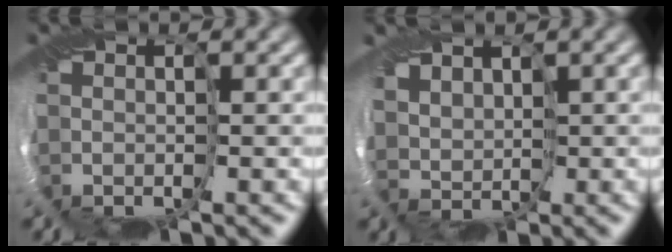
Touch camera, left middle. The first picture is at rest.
{"total": 1.5, "force": [0.1, 1.2, 0.8], "torque": [0.001, -0.001, -0.005]}